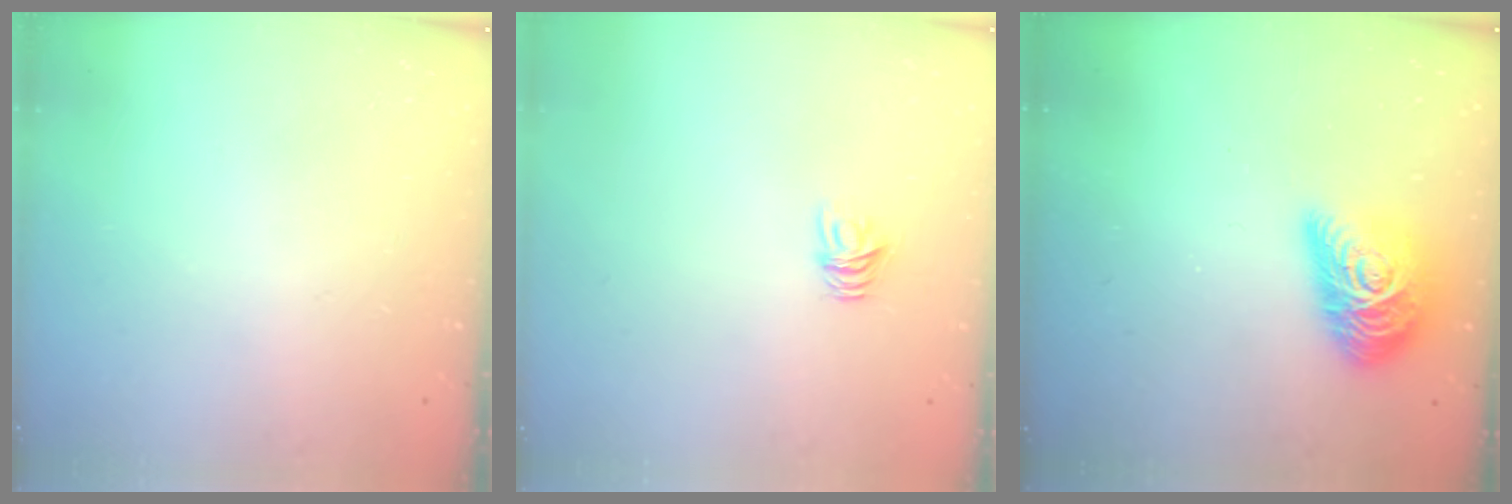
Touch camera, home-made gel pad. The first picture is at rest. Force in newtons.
{"total": 5.1, "press": 5.0, "slide": 0.4}
{"total": 16.4, "press": 16.4, "slide": 0.8}